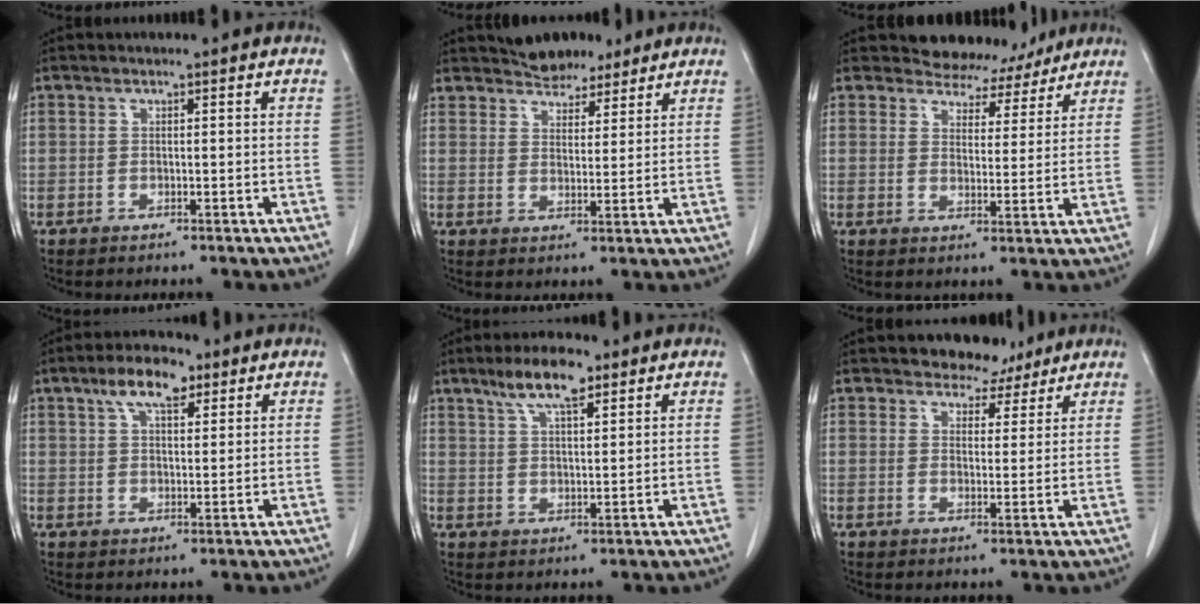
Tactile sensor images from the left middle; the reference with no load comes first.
{"total": 6.2, "force": [5.5, 2.5, 1.5], "torque": [-0.027, 0.008, 0.095]}
{"total": 7.8, "force": [7.0, 3.3, 0.0], "torque": [0.019, -0.004, 0.084]}
{"total": 6.8, "force": [4.1, 2.7, 4.8], "torque": [-0.088, 0.016, 0.069]}
{"total": 7.4, "force": [5.0, 1.8, 5.2], "torque": [-0.100, 0.010, 0.090]}
{"total": 5.4, "force": [4.4, 3.0, 0.8], "torque": [-0.005, -0.001, 0.062]}